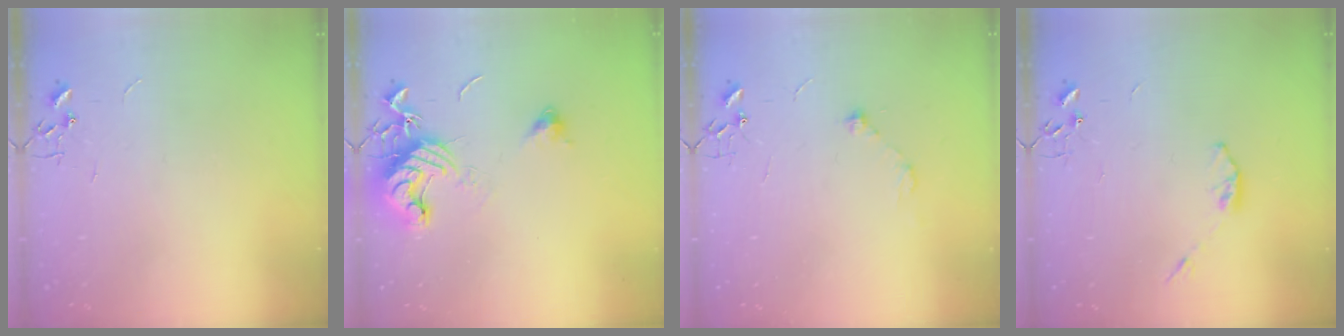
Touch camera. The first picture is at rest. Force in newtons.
{"total": 12.3, "press": 12.2, "slide": 1.5}
{"total": 6.0, "press": 5.8, "slide": 1.2}
{"total": 3.1, "press": 3.1, "slide": 0.5}